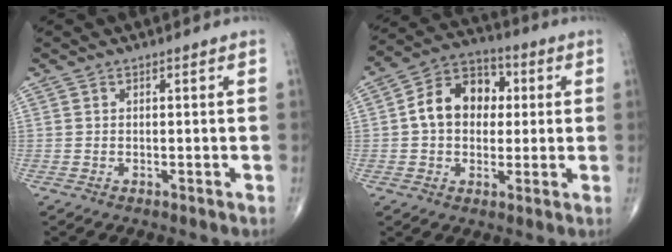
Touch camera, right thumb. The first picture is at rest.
{"total": 12.1, "force": [1.3, 9.1, 7.9], "torque": [-0.099, 0.024, 0.013]}